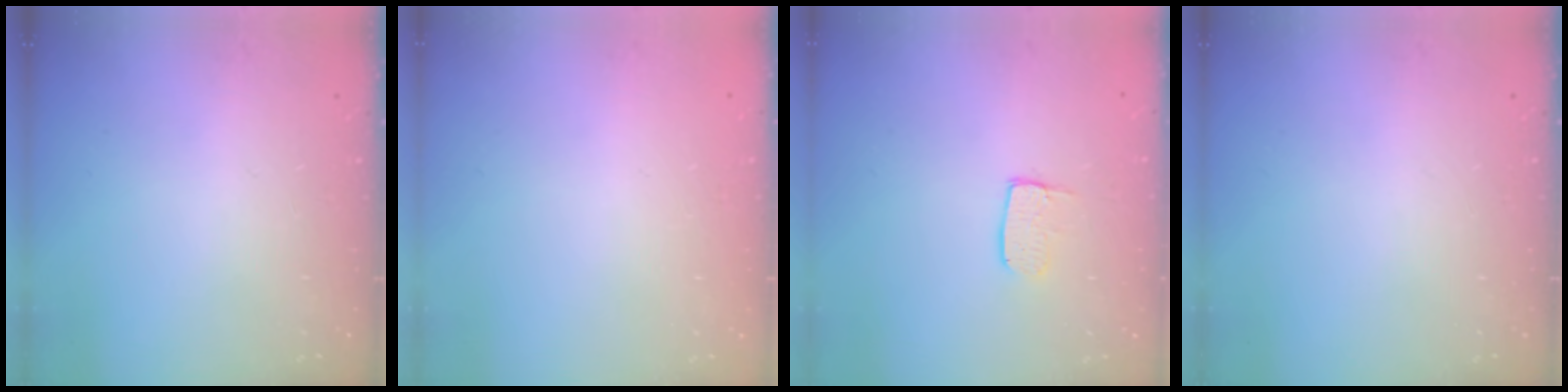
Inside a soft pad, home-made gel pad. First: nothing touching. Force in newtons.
{"total": 0.0}
{"total": 5.8, "press": 5.8, "slide": 0.4}
{"total": 0.0}